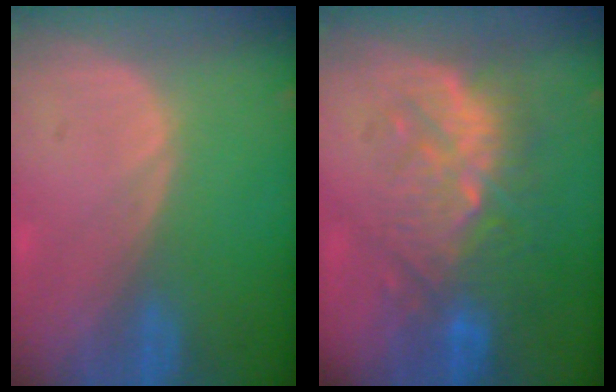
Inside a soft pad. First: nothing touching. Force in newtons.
{"total": 9.3, "press": 9.1, "slide": 1.8}